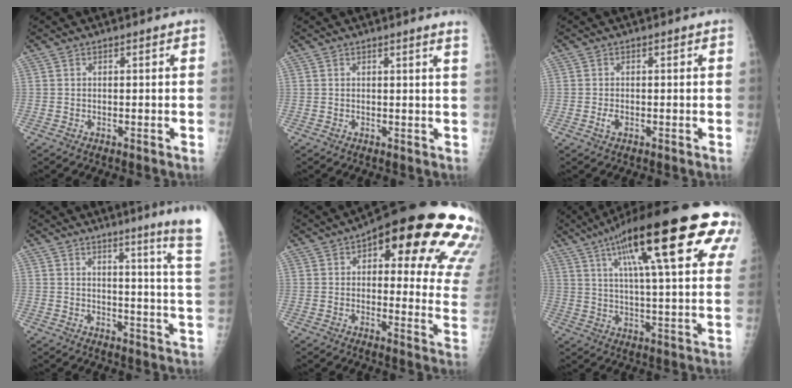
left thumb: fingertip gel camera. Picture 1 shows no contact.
{"total": 2.4, "force": [1.9, -0.7, 1.2], "torque": [-0.025, -0.014, 0.015]}
{"total": 1.4, "force": [-0.4, 0.9, 1.0], "torque": [-0.021, -0.002, -0.008]}
{"total": 13.3, "force": [9.8, -1.9, 8.8], "torque": [-0.106, -0.093, 0.104]}
{"total": 27.0, "force": [12.5, 9.4, 22.0], "torque": [-0.204, -0.008, 0.148]}
{"total": 28.6, "force": [13.3, 6.9, 24.3], "torque": [-0.349, 0.007, 0.197]}